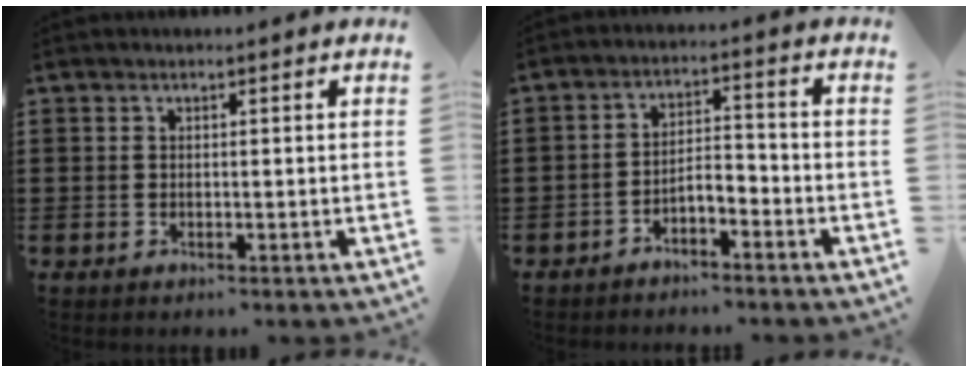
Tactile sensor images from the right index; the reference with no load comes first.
{"total": 3.1, "force": [-2.9, 0.5, 1.0], "torque": [-0.022, 0.005, -0.061]}